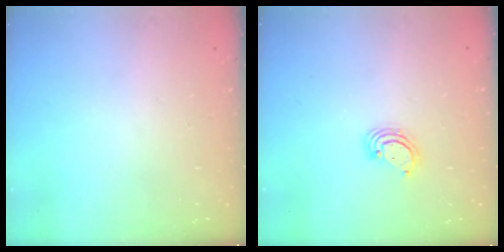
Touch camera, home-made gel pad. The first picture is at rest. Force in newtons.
{"total": 3.5, "press": 3.5, "slide": 0.2}